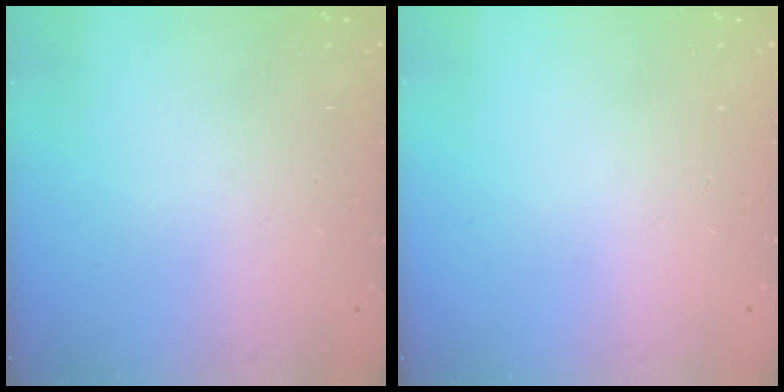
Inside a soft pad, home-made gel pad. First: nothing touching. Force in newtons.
{"total": 0.0}